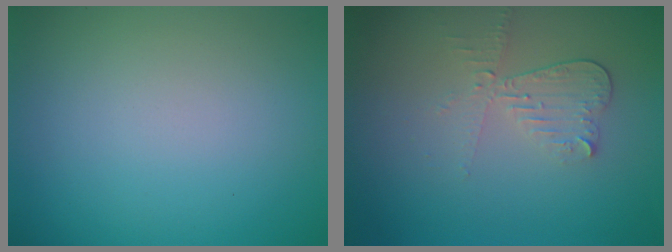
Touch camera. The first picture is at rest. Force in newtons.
{"total": 2.3, "press": 2.1, "slide": 0.8}